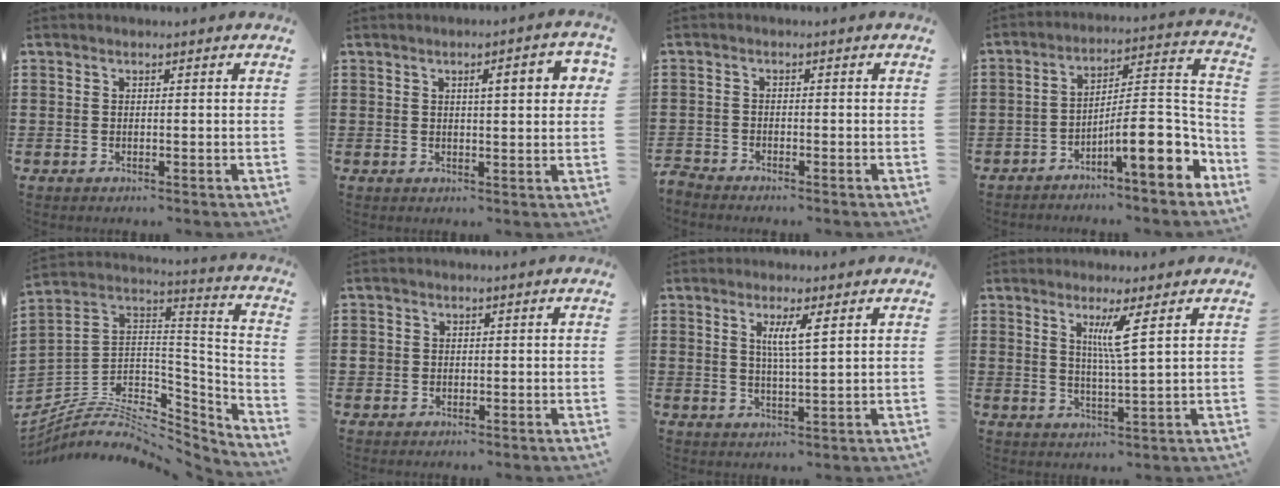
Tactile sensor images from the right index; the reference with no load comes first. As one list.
[{"total": 4.5, "force": [1.2, 1.0, 4.2], "torque": [-0.065, 0.002, 0.013]}, {"total": 2.1, "force": [-2.1, 0.0, -0.1], "torque": [-0.004, -0.001, -0.045]}, {"total": 12.7, "force": [-6.3, 2.3, 10.8], "torque": [-0.149, -0.015, -0.112]}, {"total": 6.9, "force": [-4.9, 3.6, 3.3], "torque": [-0.081, -0.011, -0.093]}, {"total": 1.0, "force": [-0.1, 1.0, 0.2], "torque": [-0.006, 0.005, -0.003]}, {"total": 3.8, "force": [1.5, 0.2, 3.5], "torque": [-0.074, 0.000, 0.022]}, {"total": 4.6, "force": [2.2, -0.4, 4.1], "torque": [-0.080, -0.008, 0.032]}]